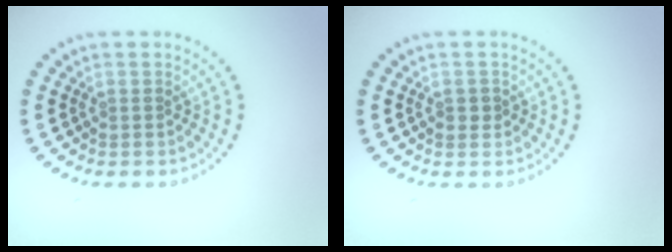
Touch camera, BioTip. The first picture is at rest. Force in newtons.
{"total": 1.2, "press": 1.2, "slide": 0.2}